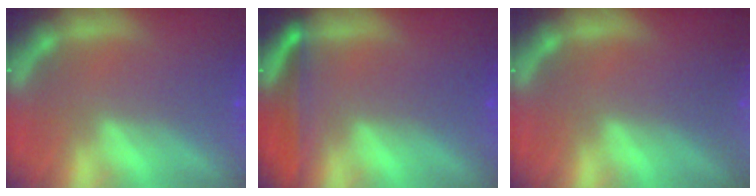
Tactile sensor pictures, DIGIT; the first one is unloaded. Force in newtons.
{"total": 4.5}
{"total": 10.0}